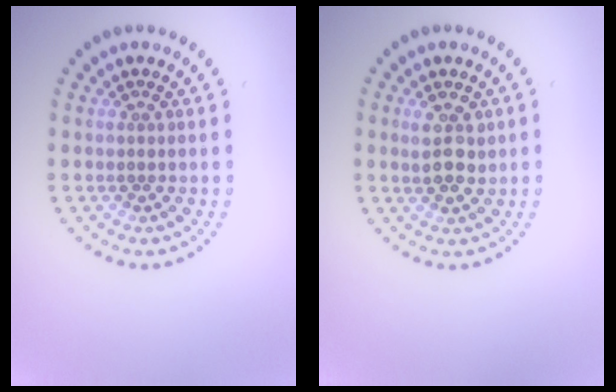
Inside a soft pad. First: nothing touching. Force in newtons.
{"total": 2.7, "press": 2.5, "slide": 0.9}